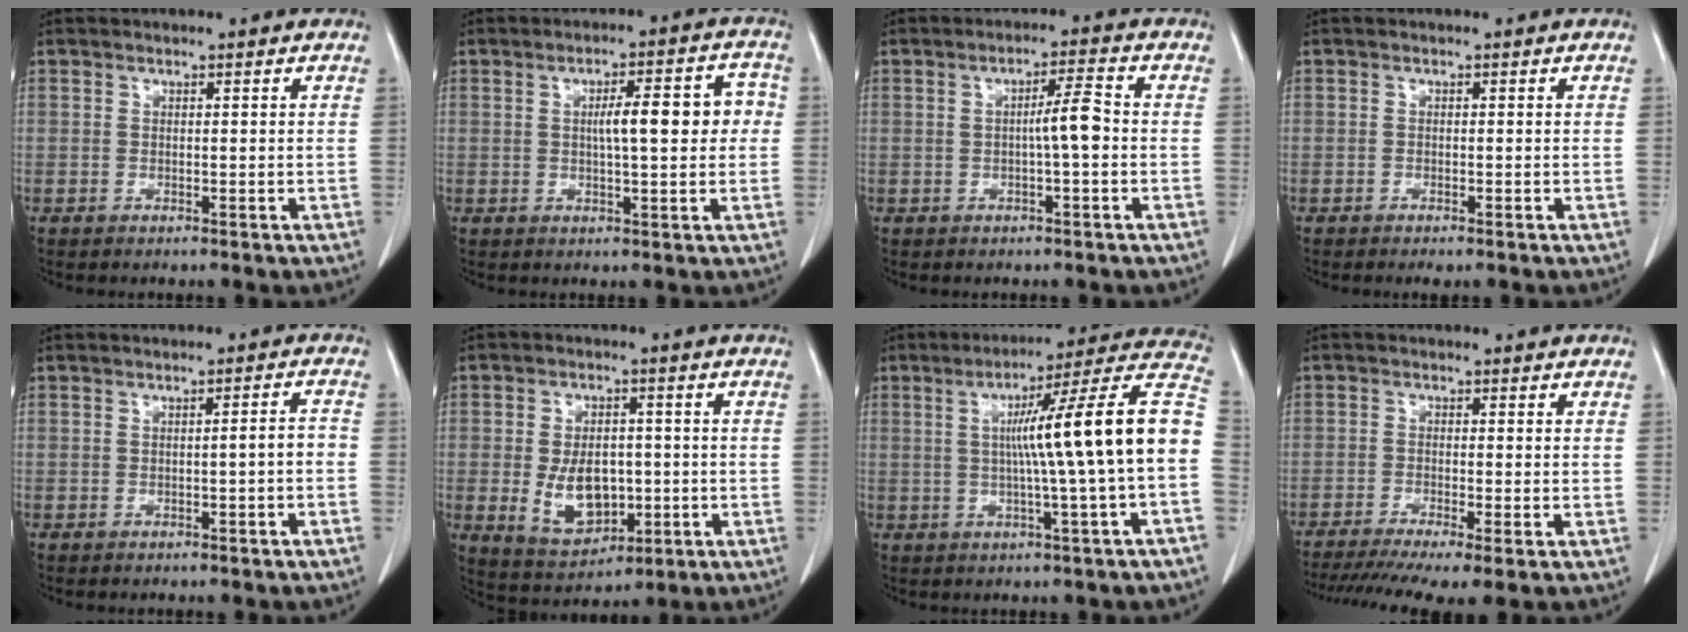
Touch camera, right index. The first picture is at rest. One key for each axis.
{"total": 8.2, "fx": 0.7, "fy": 1.7, "fz": 8.0, "tx": -0.114, "ty": 0.026, "tz": 0.011}
{"total": 4.2, "fx": -0.4, "fy": 0.1, "fz": 4.2, "tx": -0.067, "ty": 0.007, "tz": -0.007}
{"total": 1.0, "fx": -0.7, "fy": 0.2, "fz": 0.6, "tx": -0.012, "ty": -0.003, "tz": -0.008}
{"total": 2.1, "fx": -0.8, "fy": 0.1, "fz": 2.0, "tx": -0.025, "ty": 0.003, "tz": -0.013}
{"total": 9.3, "fx": -1.4, "fy": 5.8, "fz": 7.1, "tx": -0.135, "ty": -0.001, "tz": -0.008}
{"total": 17.3, "fx": 0.3, "fy": -1.3, "fz": 17.3, "tx": -0.238, "ty": 0.030, "tz": -0.006}
{"total": 10.3, "fx": -7.3, "fy": 1.2, "fz": 7.3, "tx": -0.124, "ty": -0.014, "tz": -0.118}